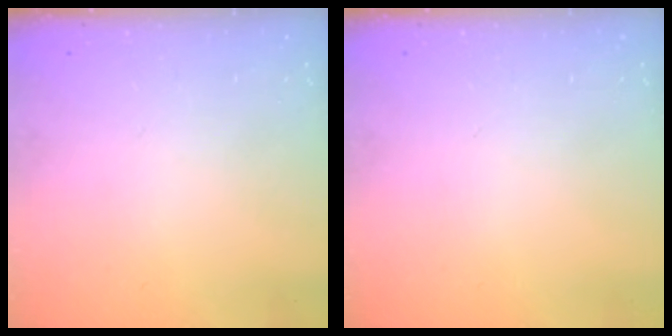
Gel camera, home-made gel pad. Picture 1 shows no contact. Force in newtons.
{"total": 0.0}